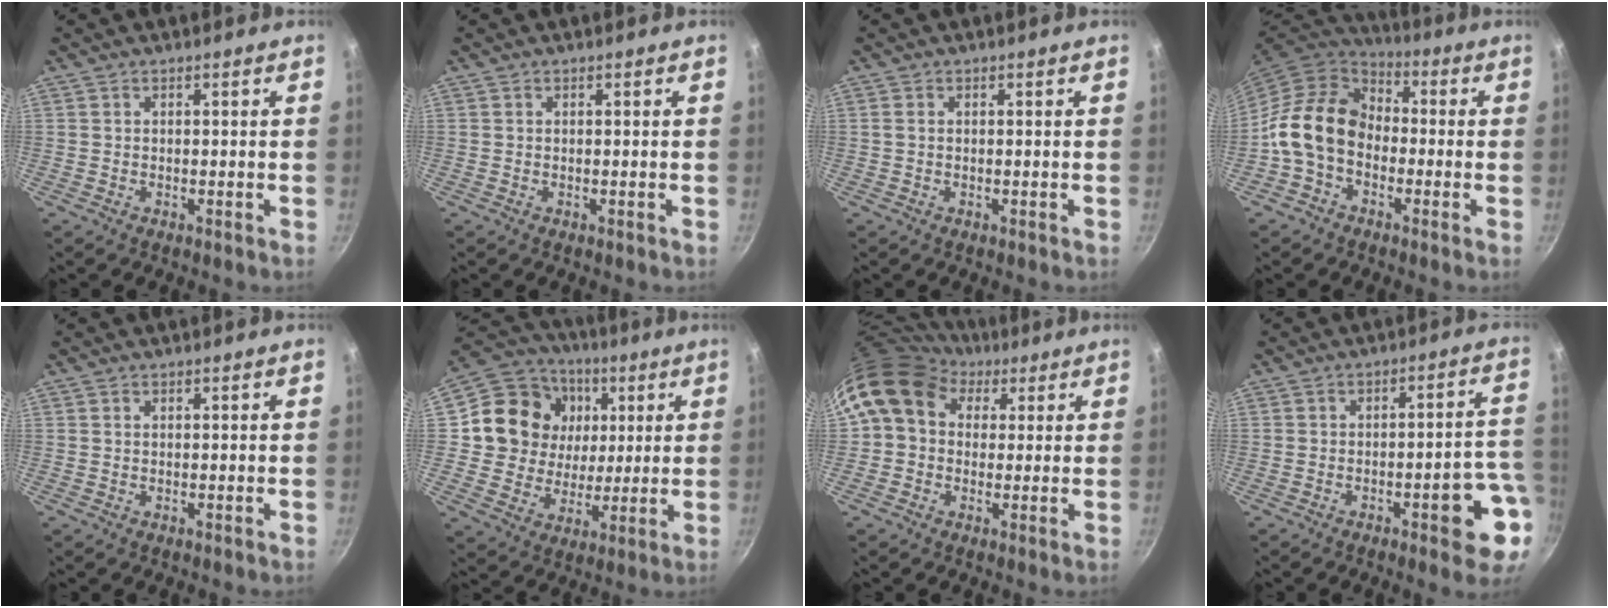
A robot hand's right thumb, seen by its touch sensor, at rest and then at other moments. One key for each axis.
{"total": 0.0}
{"total": 0.9, "fx": 0.1, "fy": 0.6, "fz": 0.7, "tx": -0.013, "ty": 0.001, "tz": 0.001}
{"total": 13.7, "fx": -2.2, "fy": 10.4, "fz": 8.6, "tx": -0.119, "ty": 0.035, "tz": -0.062}
{"total": 0.5, "fx": 0.2, "fy": 0.4, "fz": 0.3, "tx": -0.006, "ty": 0.001, "tz": 0.003}
{"total": 17.4, "fx": 4.4, "fy": 15.3, "fz": 7.0, "tx": -0.102, "ty": 0.007, "tz": 0.073}
{"total": 11.9, "fx": 4.3, "fy": 9.4, "fz": 5.9, "tx": -0.083, "ty": 0.011, "tz": 0.057}
{"total": 10.8, "fx": -3.9, "fy": 3.3, "fz": 9.5, "tx": -0.084, "ty": 0.037, "tz": -0.047}